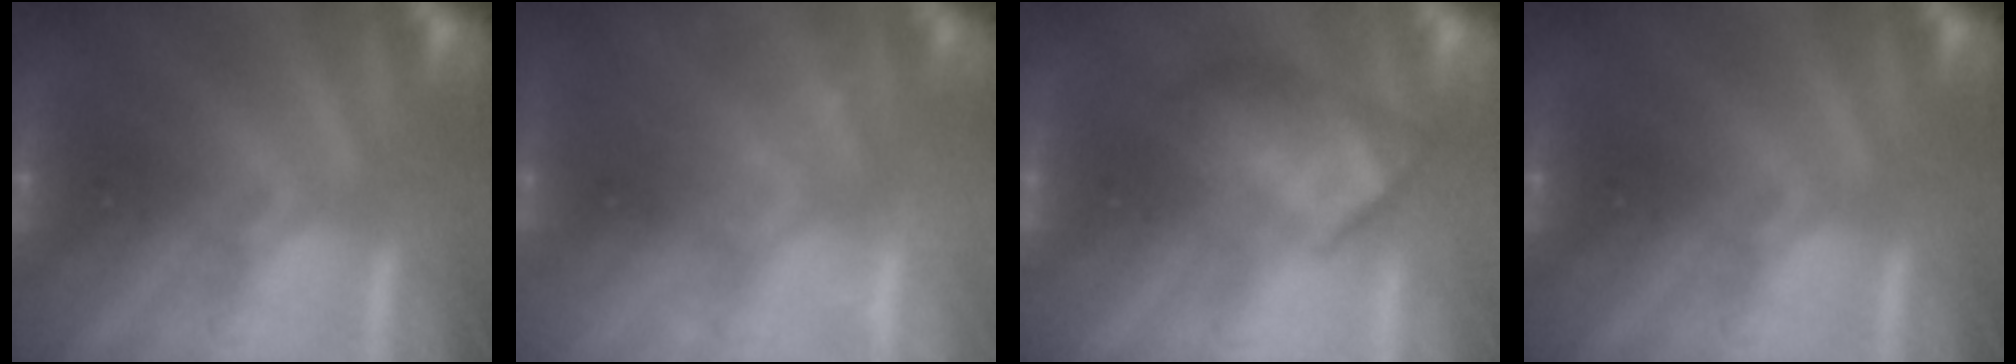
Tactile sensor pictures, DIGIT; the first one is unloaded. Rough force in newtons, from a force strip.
{"total": 2.2}
{"total": 4.7}
{"total": 0.0}